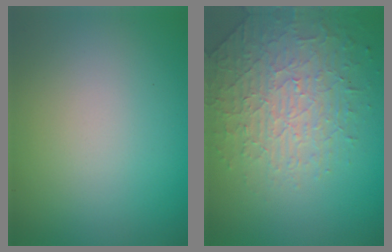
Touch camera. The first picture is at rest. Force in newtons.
{"total": 3.7, "press": 3.5, "slide": 1.1}